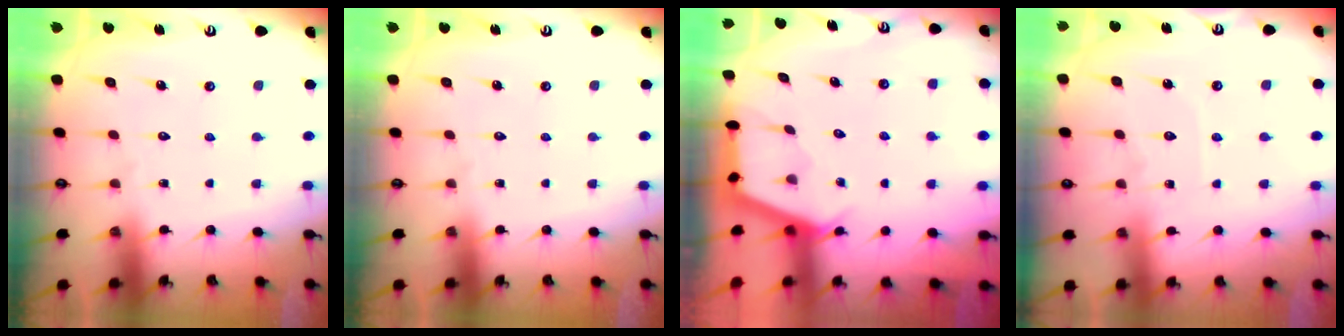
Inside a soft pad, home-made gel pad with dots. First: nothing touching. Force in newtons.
{"total": 0.0}
{"total": 2.9, "press": 2.9, "slide": 0.3}
{"total": 5.1, "press": 5.0, "slide": 0.6}